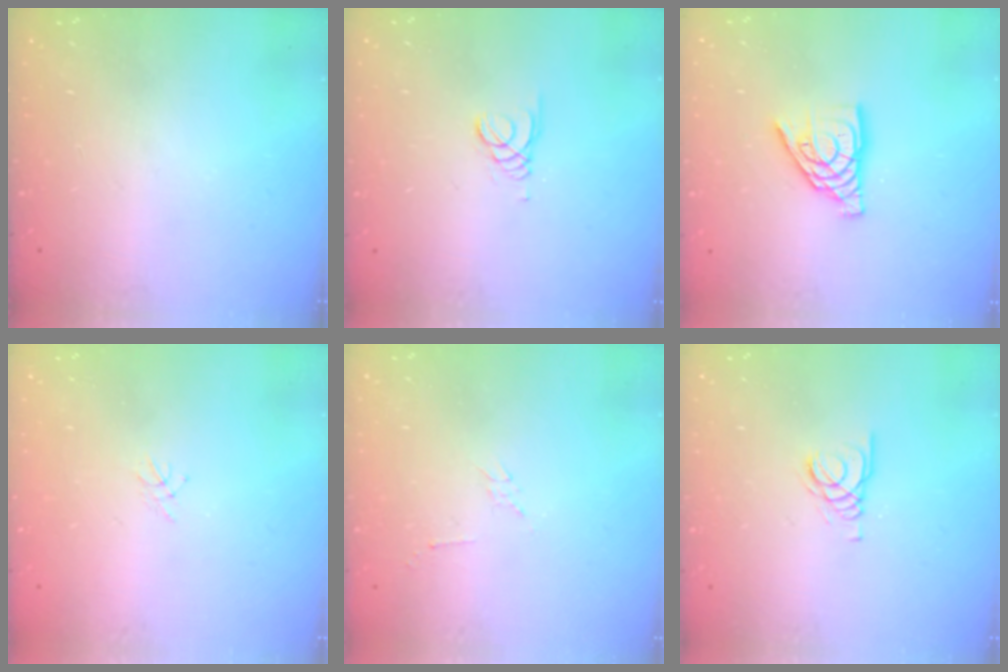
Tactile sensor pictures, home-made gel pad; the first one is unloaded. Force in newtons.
{"total": 1.5, "press": 1.5, "slide": 0.1}
{"total": 10.8, "press": 10.8, "slide": 0.8}
{"total": 1.5, "press": 1.4, "slide": 0.4}
{"total": 2.3, "press": 2.3, "slide": 0.4}
{"total": 1.6, "press": 1.6, "slide": 0.2}